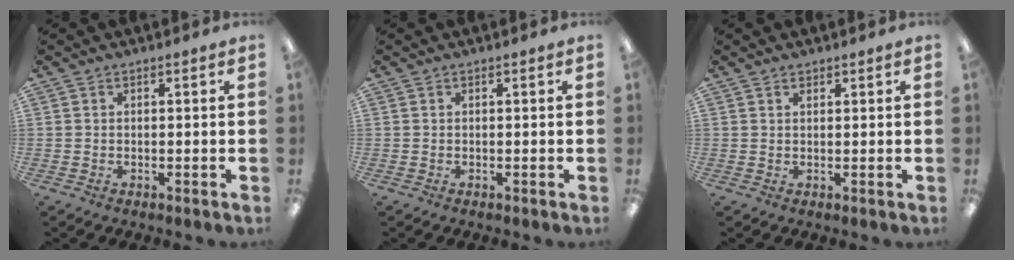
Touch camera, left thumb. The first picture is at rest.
{"total": 0.0}
{"total": 0.8, "force": [0.7, 0.3, 0.3], "torque": [-0.006, 0.000, 0.013]}